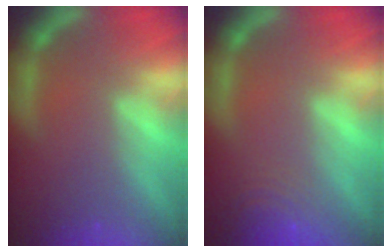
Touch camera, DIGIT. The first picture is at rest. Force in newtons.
{"total": 7.0}